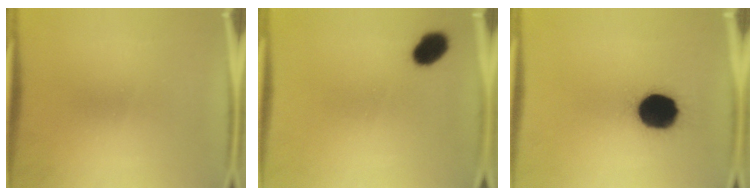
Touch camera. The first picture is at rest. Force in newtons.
{"total": 6.6}
{"total": 15.7}